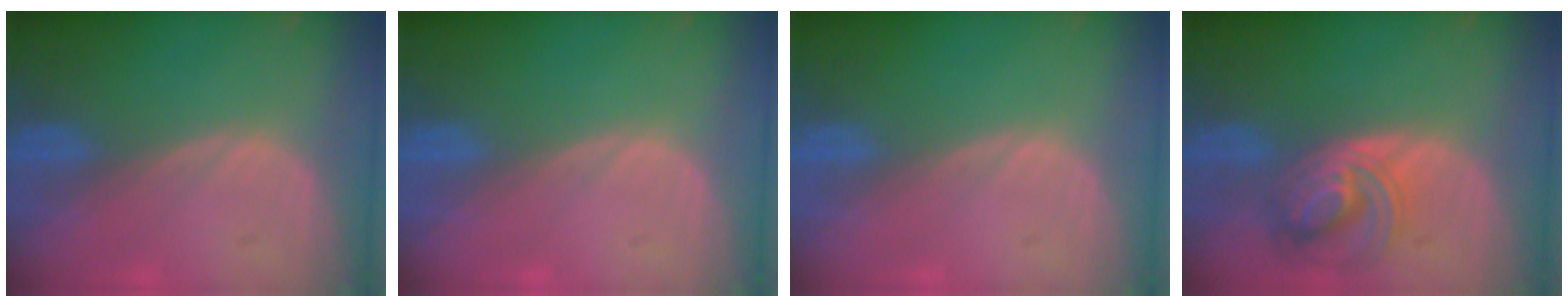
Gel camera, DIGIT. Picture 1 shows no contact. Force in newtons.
{"total": 0.0}
{"total": 0.0}
{"total": 6.8, "press": 6.7, "slide": 1.2}